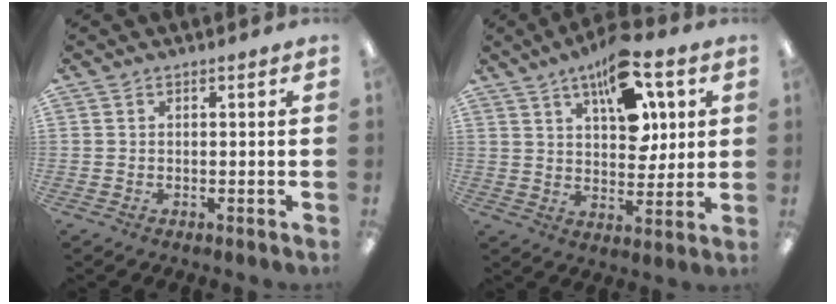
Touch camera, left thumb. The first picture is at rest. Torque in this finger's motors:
{"motor_torque": [-0.18, 0.58, 0.21, -0.20, 0.10]}